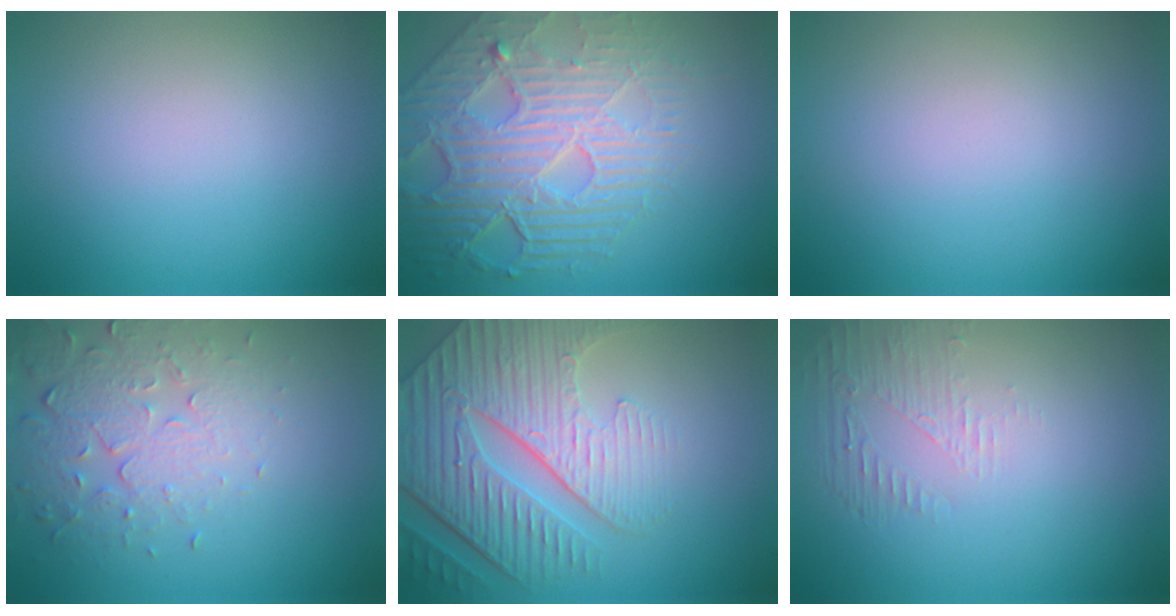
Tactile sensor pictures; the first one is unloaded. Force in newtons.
{"total": 8.6, "press": 5.8, "slide": 6.4}
{"total": 0.0}
{"total": 5.1, "press": 3.7, "slide": 3.4}
{"total": 7.3, "press": 5.9, "slide": 4.3}
{"total": 1.6, "press": 0.4, "slide": 1.6}